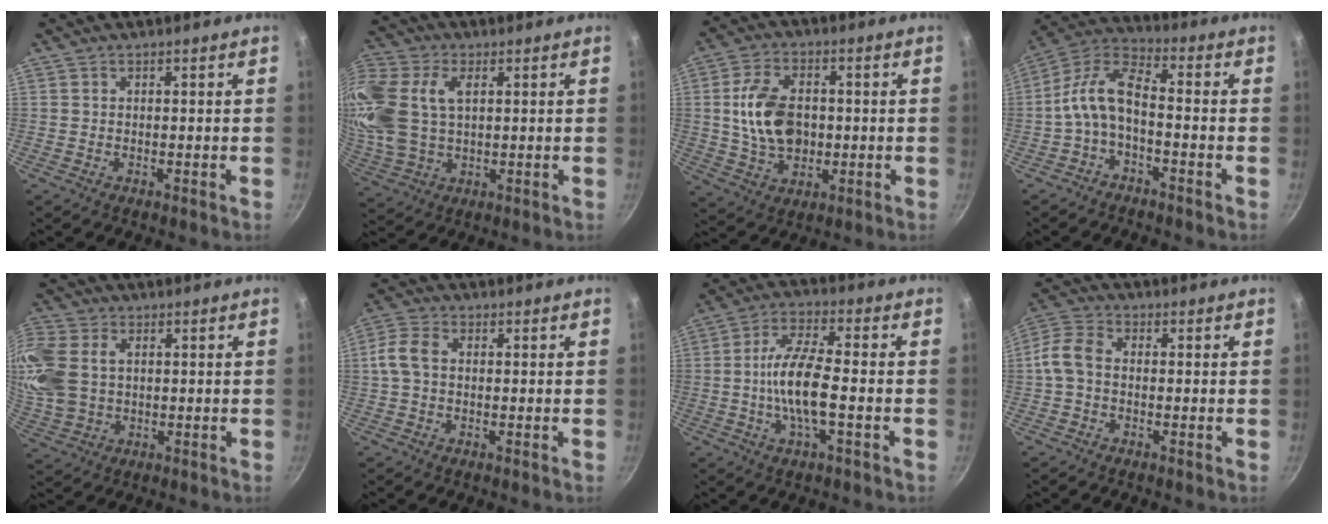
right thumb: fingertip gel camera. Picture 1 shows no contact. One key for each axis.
{"total": 21.2, "fx": 4.4, "fy": 13.8, "fz": 15.5, "tx": -0.395, "ty": 0.022, "tz": 0.089}
{"total": 12.6, "fx": 0.5, "fy": 8.4, "fz": 9.3, "tx": -0.157, "ty": 0.003, "tz": 0.016}
{"total": 9.5, "fx": -2.2, "fy": 4.6, "fz": 7.9, "tx": -0.158, "ty": 0.051, "tz": -0.055}
{"total": 17.7, "fx": 2.6, "fy": 12.9, "fz": 11.8, "tx": -0.317, "ty": 0.015, "tz": 0.059}
{"total": 5.2, "fx": 0.2, "fy": 3.5, "fz": 3.8, "tx": -0.088, "ty": 0.015, "tz": 0.000}
{"total": 11.1, "fx": -1.7, "fy": 3.7, "fz": 10.3, "tx": -0.211, "ty": 0.020, "tz": -0.035}
{"total": 6.3, "fx": -0.4, "fy": 4.3, "fz": 4.5, "tx": -0.092, "ty": 0.018, "tz": -0.019}